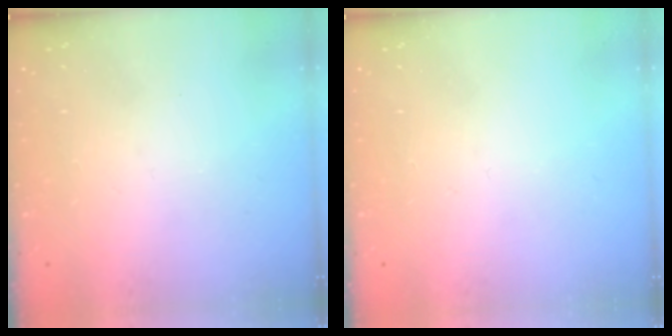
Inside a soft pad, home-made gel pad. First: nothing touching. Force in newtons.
{"total": 0.0}